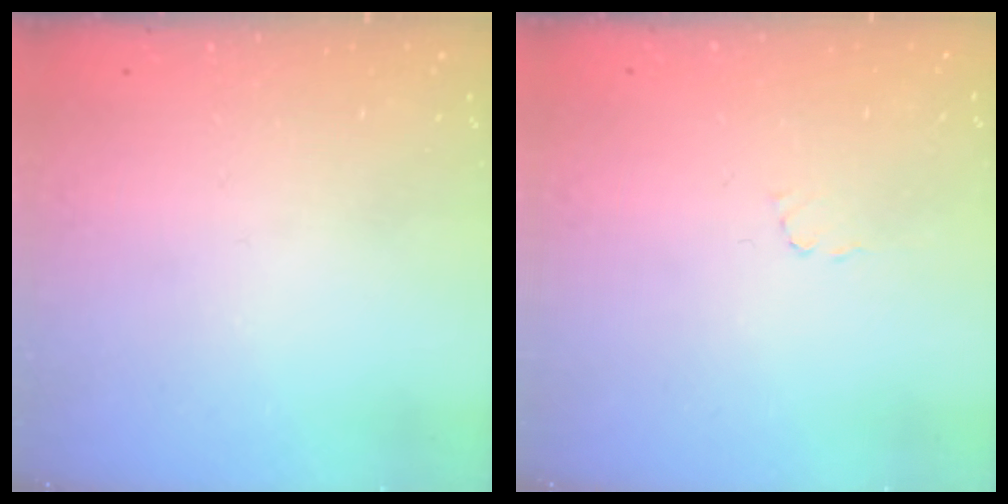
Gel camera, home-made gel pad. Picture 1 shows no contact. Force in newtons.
{"total": 3.3, "press": 3.3, "slide": 0.2}